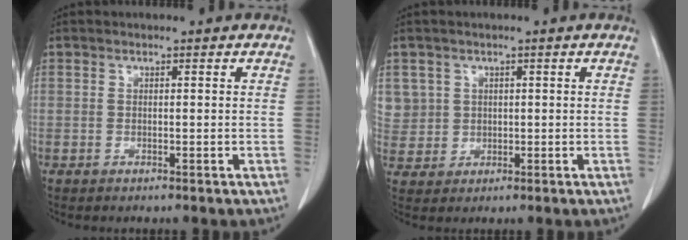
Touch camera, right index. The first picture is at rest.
{"total": 4.9, "force": [1.7, 4.6, -0.1], "torque": [0.013, 0.009, 0.044]}